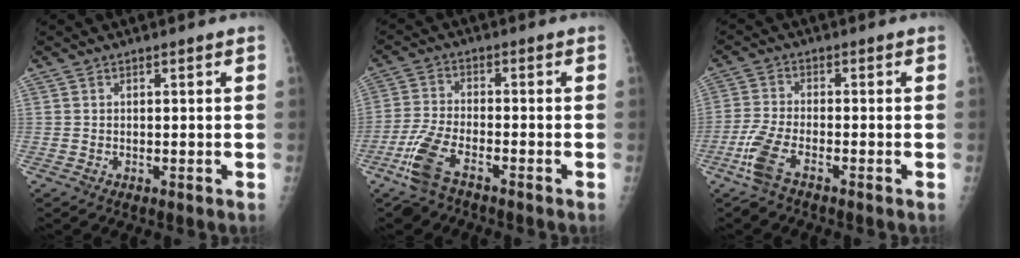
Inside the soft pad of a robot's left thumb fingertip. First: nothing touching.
{"total": 7.9, "force": [-5.2, 3.0, 5.2], "torque": [-0.127, 0.009, -0.104]}
{"total": 5.7, "force": [-3.7, 1.8, 4.0], "torque": [-0.106, 0.008, -0.079]}